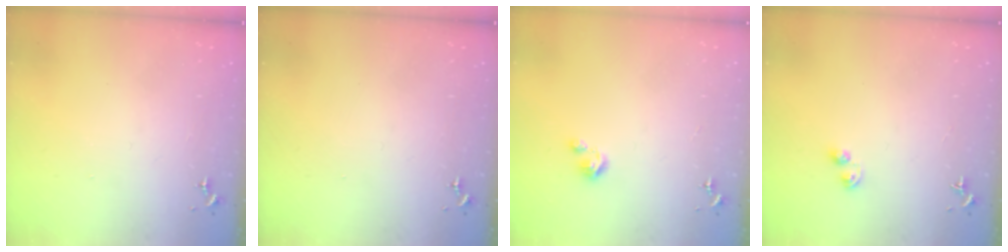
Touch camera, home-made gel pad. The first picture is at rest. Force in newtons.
{"total": 0.0}
{"total": 2.5, "press": 2.5, "slide": 0.3}
{"total": 3.8, "press": 3.8, "slide": 0.4}